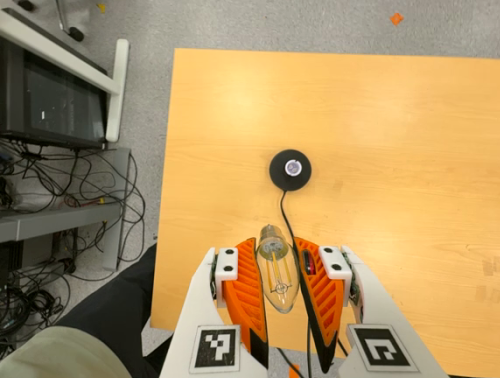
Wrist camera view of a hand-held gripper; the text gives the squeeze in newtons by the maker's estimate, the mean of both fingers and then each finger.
{"total": 17.9, "left": 19.0, "right": 16.8}